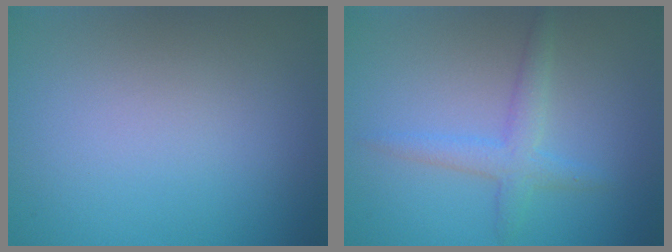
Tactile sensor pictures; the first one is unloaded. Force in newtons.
{"total": 2.4, "press": 2.4, "slide": 0.2}